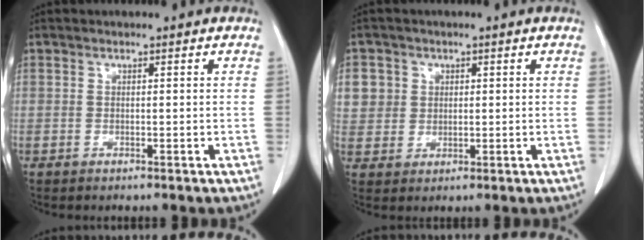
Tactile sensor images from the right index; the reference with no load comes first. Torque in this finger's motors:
{"motor_torque": [0.04, 0.09, 0.06, 0.04]}